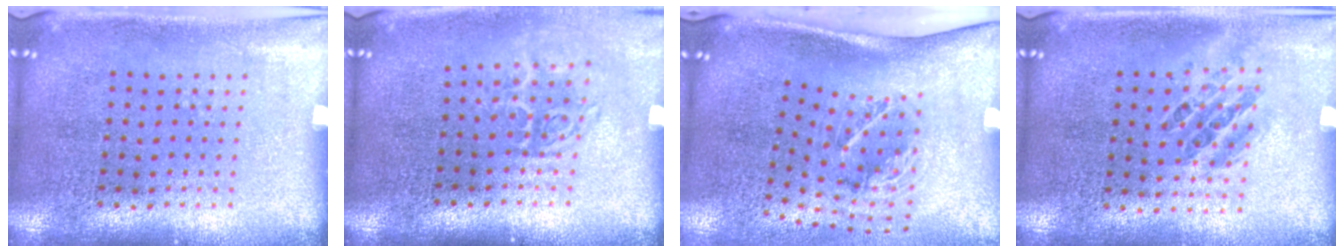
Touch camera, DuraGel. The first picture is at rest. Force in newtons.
{"total": 1.6, "press": 1.2, "slide": 1.2}
{"total": 2.0, "press": 1.3, "slide": 1.6}
{"total": 1.0, "press": 0.9, "slide": 0.5}